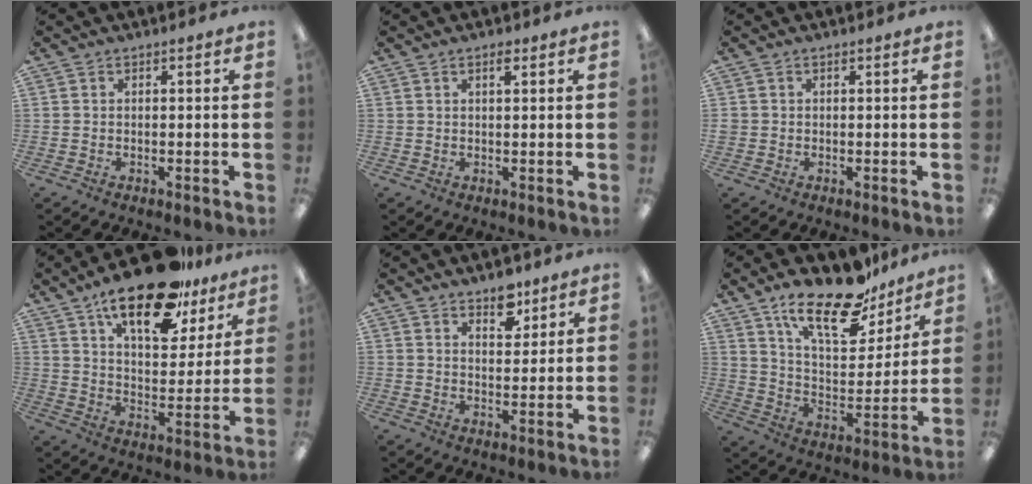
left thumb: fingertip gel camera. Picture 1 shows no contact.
{"total": 1.8, "force": [1.2, 0.5, 1.2], "torque": [-0.018, -0.001, 0.019]}
{"total": 0.8, "force": [0.0, 0.8, 0.1], "torque": [-0.002, 0.005, -0.001]}
{"total": 20.6, "force": [14.3, 8.1, 12.4], "torque": [-0.196, -0.076, 0.239]}
{"total": 6.2, "force": [4.9, 3.1, 2.3], "torque": [-0.010, -0.033, 0.081]}
{"total": 20.3, "force": [14.6, 7.7, 11.8], "torque": [-0.193, -0.090, 0.250]}